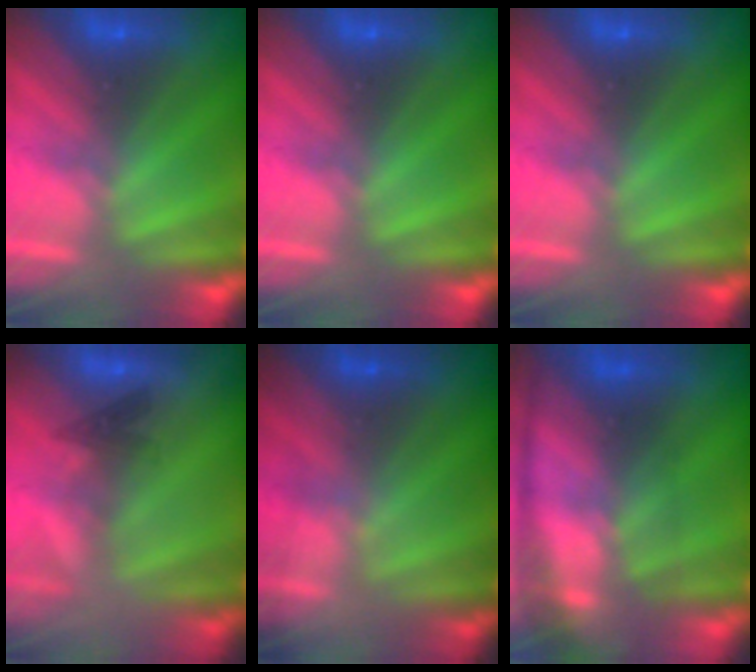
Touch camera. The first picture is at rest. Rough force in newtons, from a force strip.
{"total": 0.0}
{"total": 0.0}
{"total": 2.2}
{"total": 1.5}
{"total": 7.2}